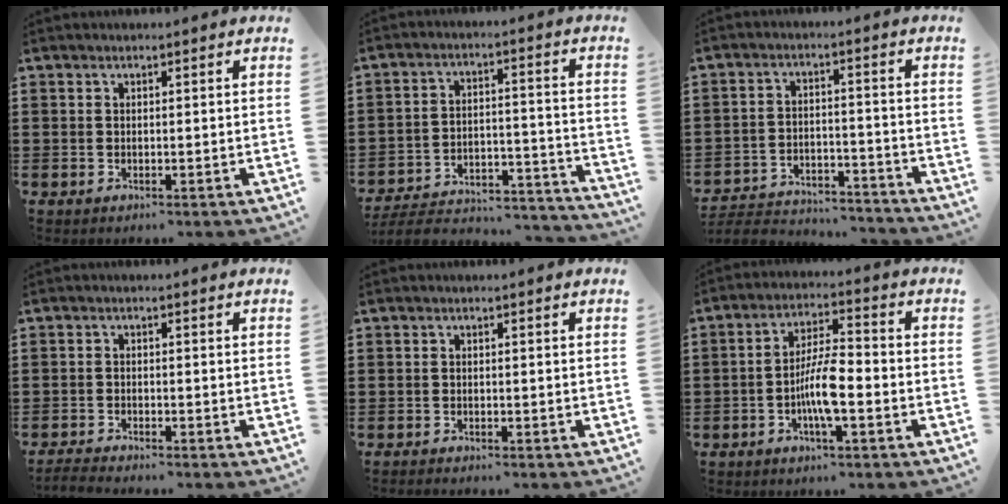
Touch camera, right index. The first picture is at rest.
{"total": 4.8, "force": [-4.3, 1.3, 1.6], "torque": [-0.027, 0.002, -0.088]}
{"total": 4.5, "force": [-4.3, 0.9, 0.8], "torque": [-0.024, 0.004, -0.091]}
{"total": 1.8, "force": [-1.8, -0.1, 0.1], "torque": [-0.004, 0.001, -0.038]}
{"total": 0.8, "force": [-0.8, 0.0, 0.0], "torque": [-0.002, -0.001, -0.016]}
{"total": 7.0, "force": [-2.2, 1.6, 6.4], "torque": [-0.130, -0.002, -0.045]}